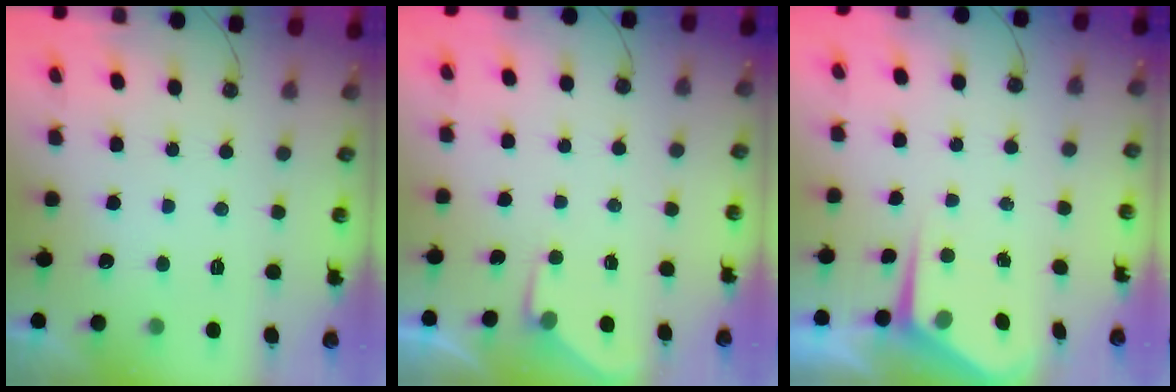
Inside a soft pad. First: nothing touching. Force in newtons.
{"total": 2.7, "press": 2.6, "slide": 0.5}
{"total": 5.2, "press": 5.2, "slide": 0.1}